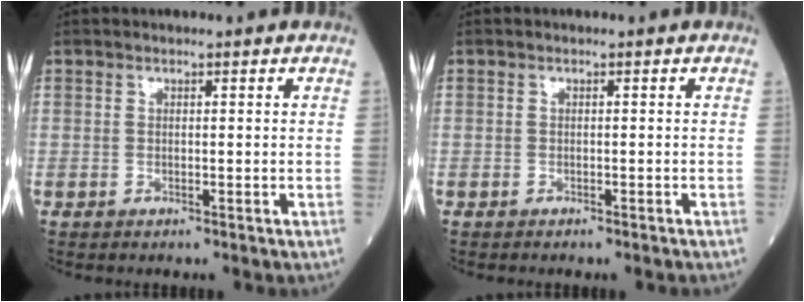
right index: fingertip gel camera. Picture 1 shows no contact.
{"total": 1.2, "force": [-1.1, 0.3, 0.5], "torque": [-0.008, -0.002, -0.015]}